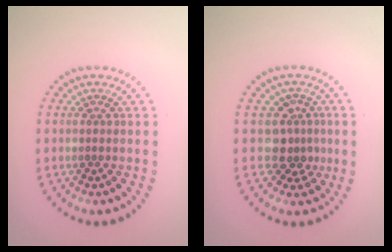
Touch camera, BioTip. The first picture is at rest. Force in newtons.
{"total": 2.8, "press": 2.2, "slide": 1.7}